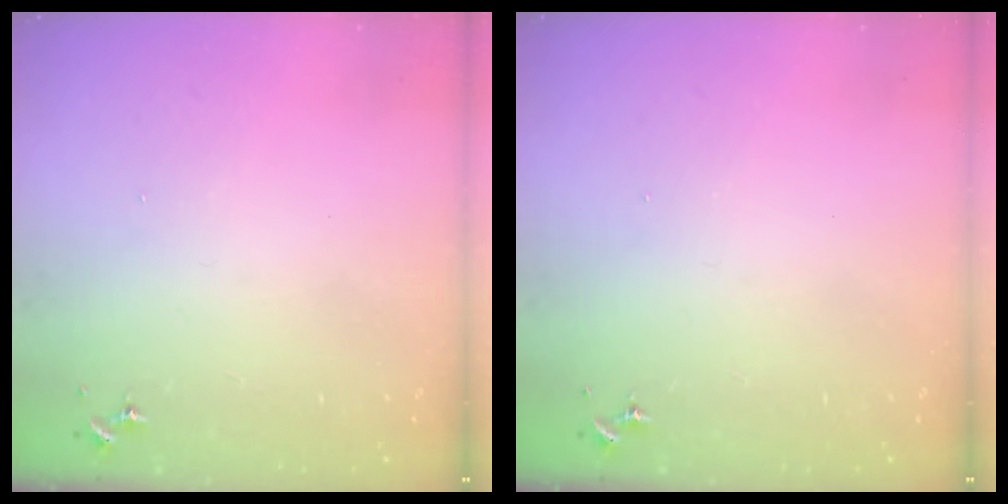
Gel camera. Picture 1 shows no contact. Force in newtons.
{"total": 0.0}